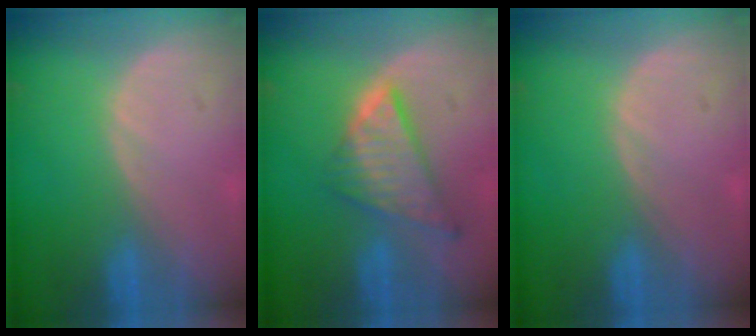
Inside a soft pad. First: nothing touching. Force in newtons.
{"total": 8.6, "press": 7.3, "slide": 4.5}
{"total": 0.0}